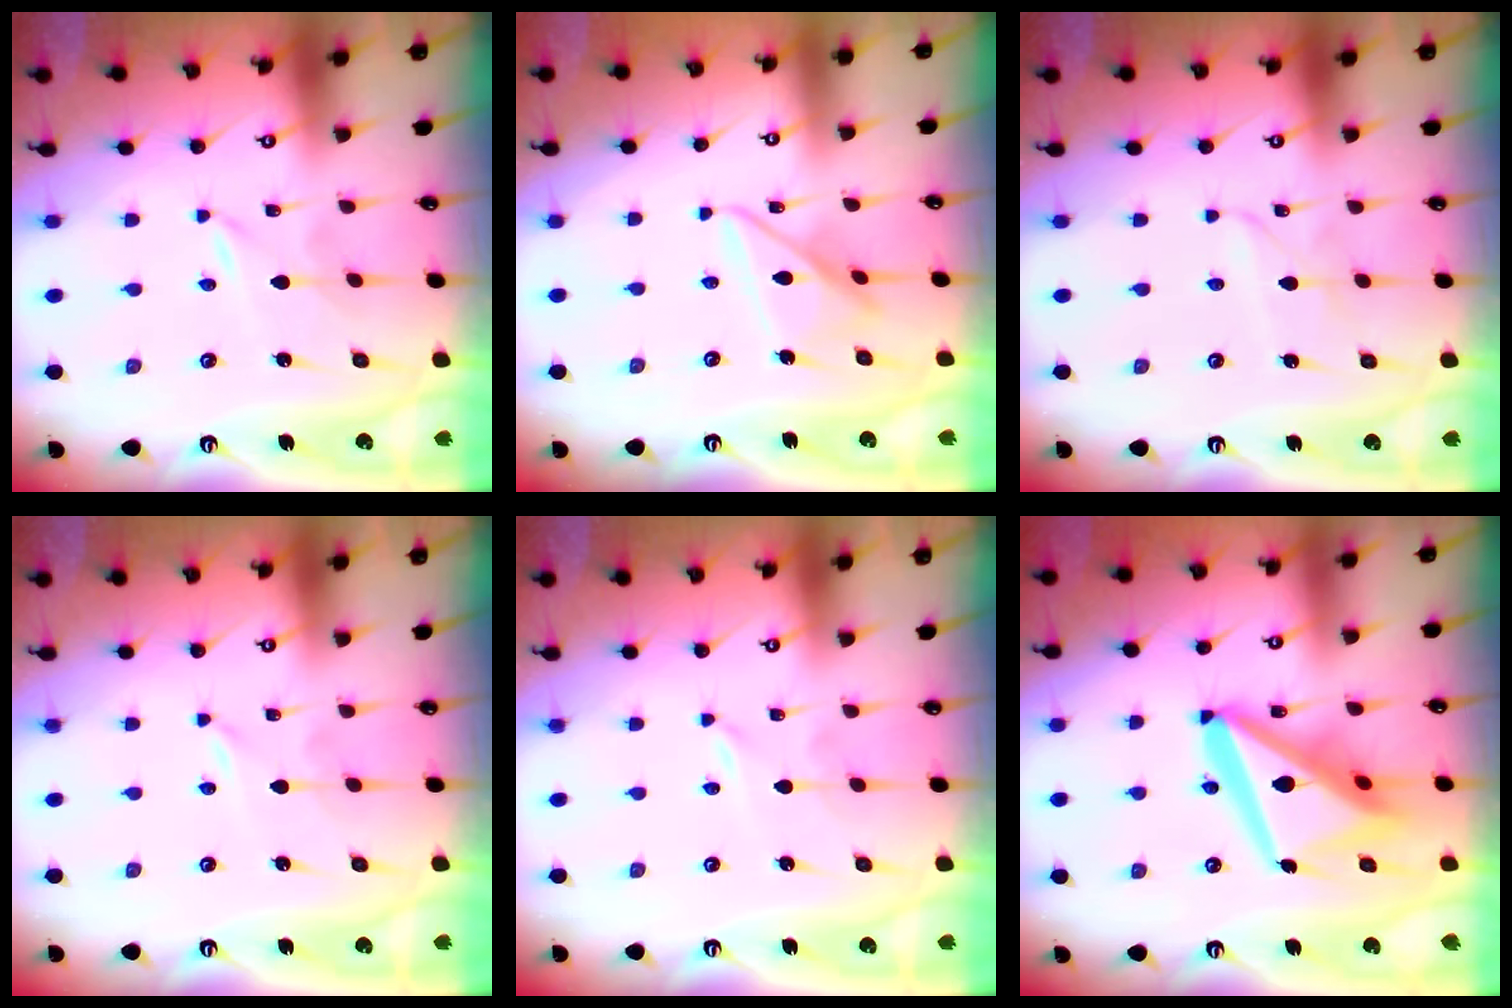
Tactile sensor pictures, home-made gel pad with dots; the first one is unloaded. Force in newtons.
{"total": 11.1, "press": 11.0, "slide": 1.0}
{"total": 2.4, "press": 2.4, "slide": 0.3}
{"total": 0.0}
{"total": 0.0}
{"total": 18.5, "press": 18.3, "slide": 2.3}